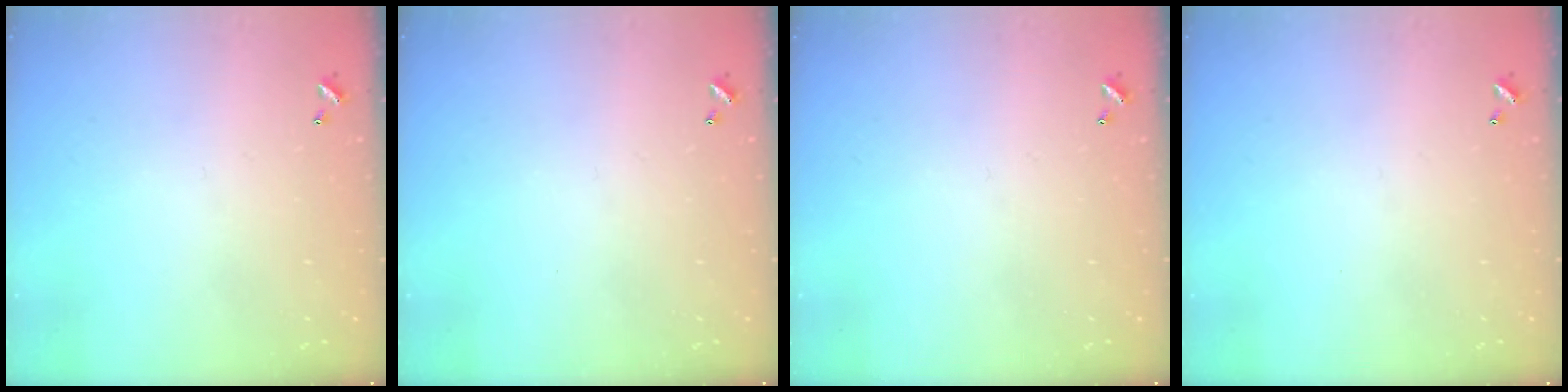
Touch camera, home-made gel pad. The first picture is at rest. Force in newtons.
{"total": 0.0}
{"total": 0.0}
{"total": 0.0}